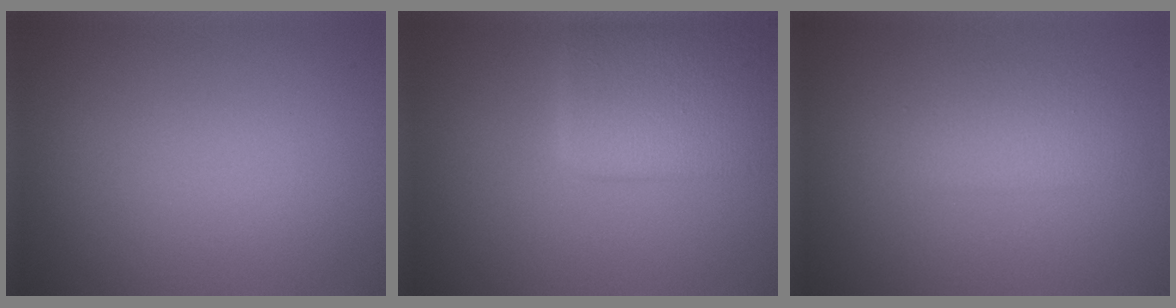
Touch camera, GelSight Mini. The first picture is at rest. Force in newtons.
{"total": 6.2, "press": 6.2, "slide": 0.2}
{"total": 2.4, "press": 2.4, "slide": 0.0}